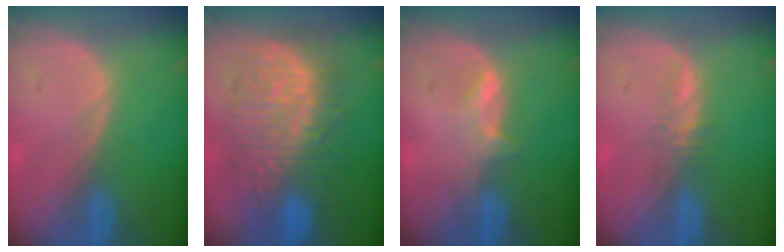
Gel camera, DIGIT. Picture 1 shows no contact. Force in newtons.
{"total": 12.8, "press": 12.7, "slide": 1.2}
{"total": 2.8, "press": 2.8, "slide": 0.4}
{"total": 1.6, "press": 1.5, "slide": 0.5}